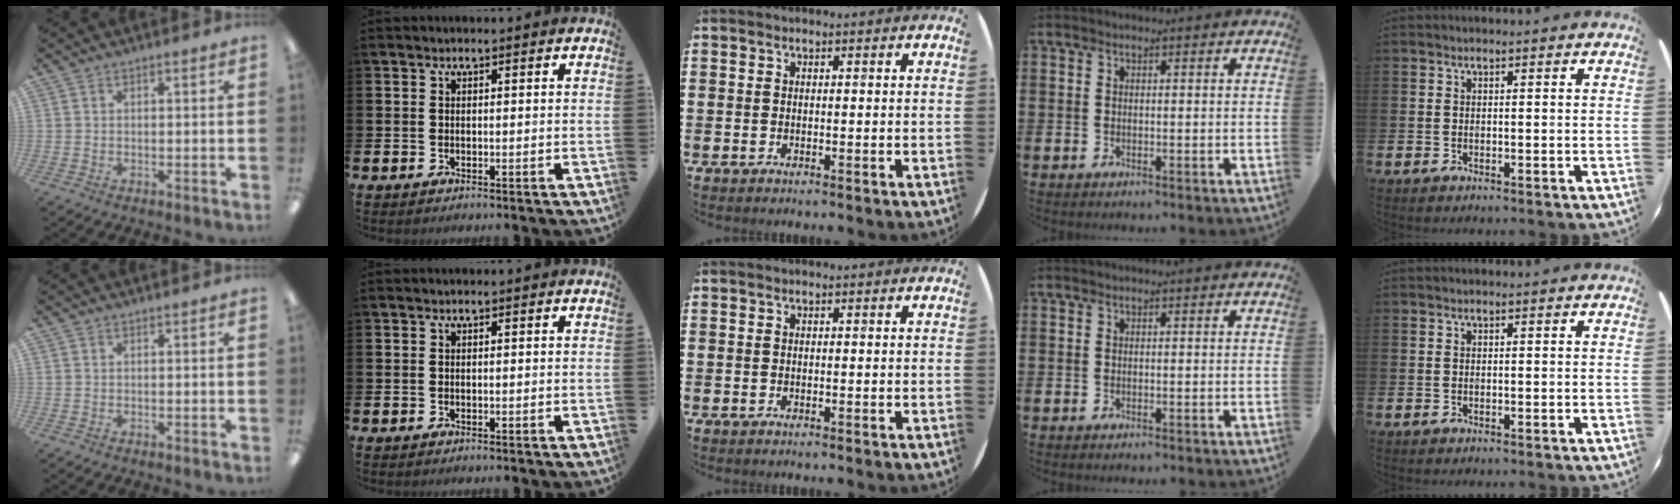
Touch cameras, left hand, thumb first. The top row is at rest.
{}